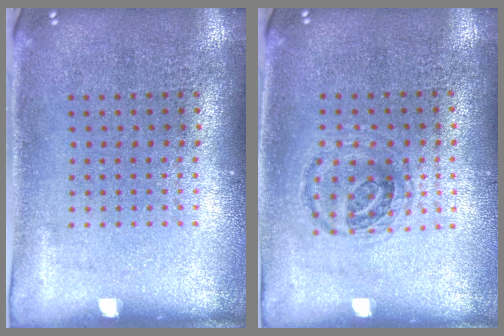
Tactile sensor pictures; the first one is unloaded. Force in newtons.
{"total": 1.0, "press": 1.0, "slide": 0.3}